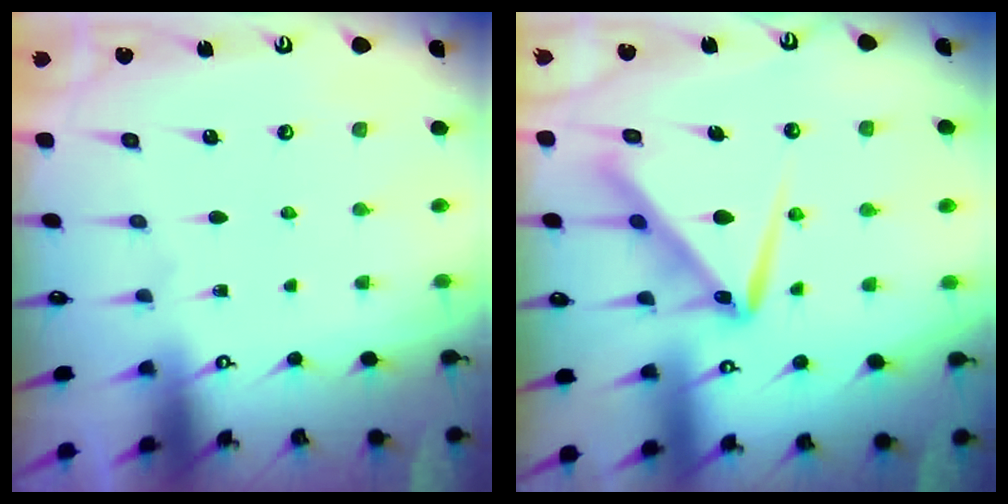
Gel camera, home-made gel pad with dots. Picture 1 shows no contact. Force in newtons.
{"total": 10.9, "press": 10.8, "slide": 1.0}